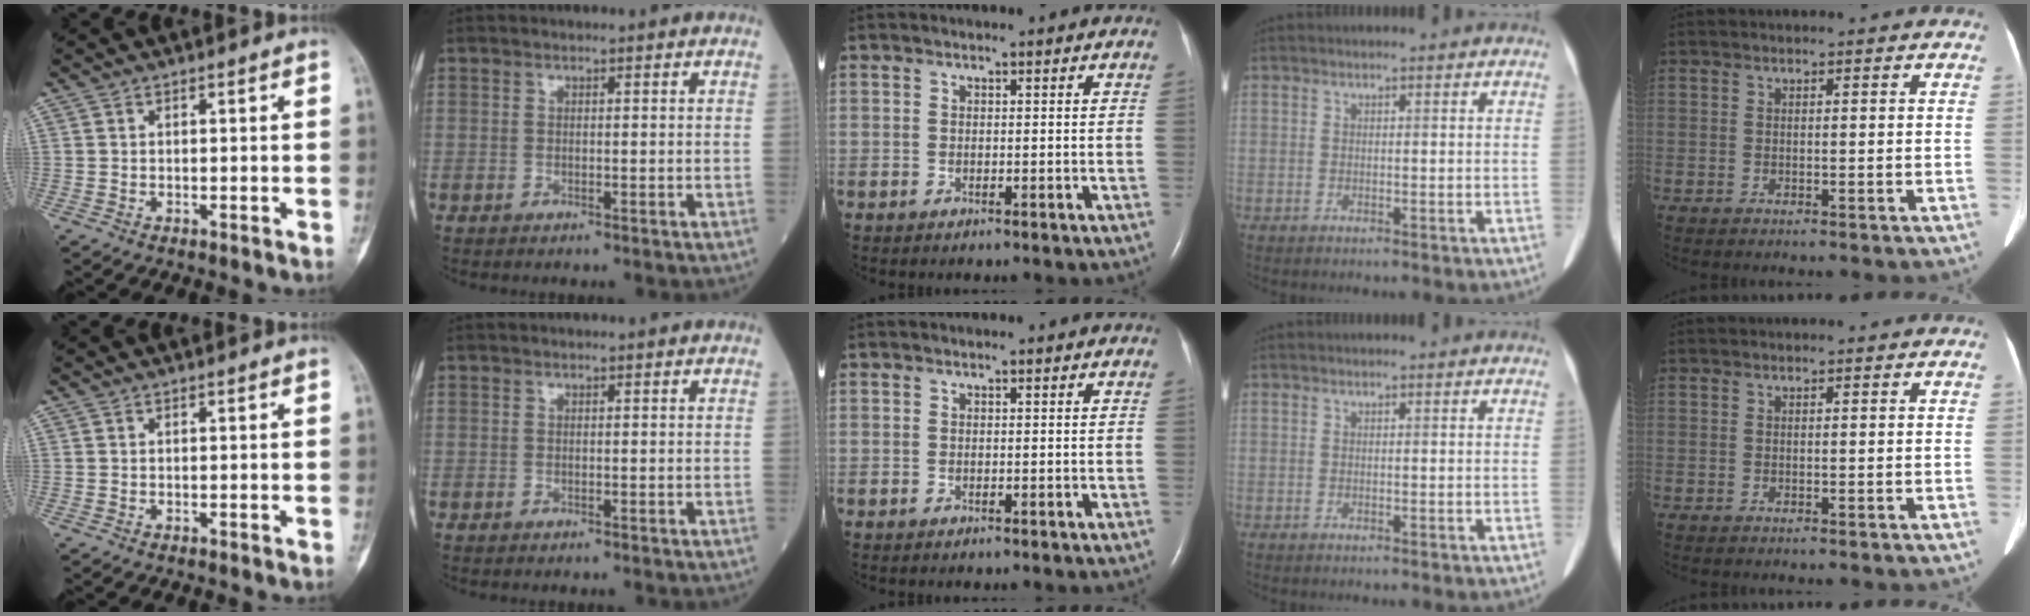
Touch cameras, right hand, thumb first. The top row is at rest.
{}